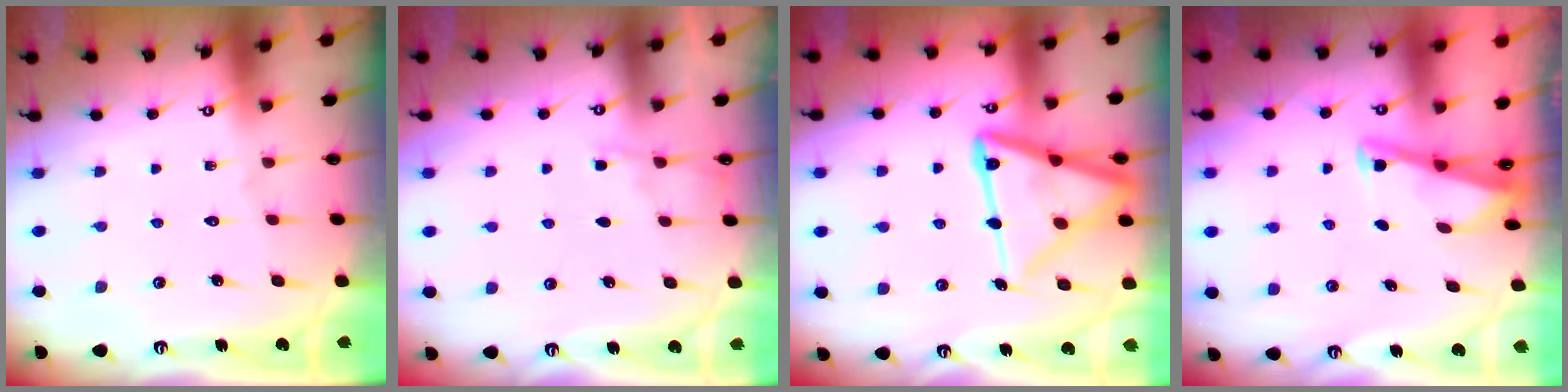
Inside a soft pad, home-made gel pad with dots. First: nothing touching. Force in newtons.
{"total": 2.2, "press": 2.2, "slide": 0.4}
{"total": 18.2, "press": 18.1, "slide": 1.9}
{"total": 2.9, "press": 2.9, "slide": 0.4}